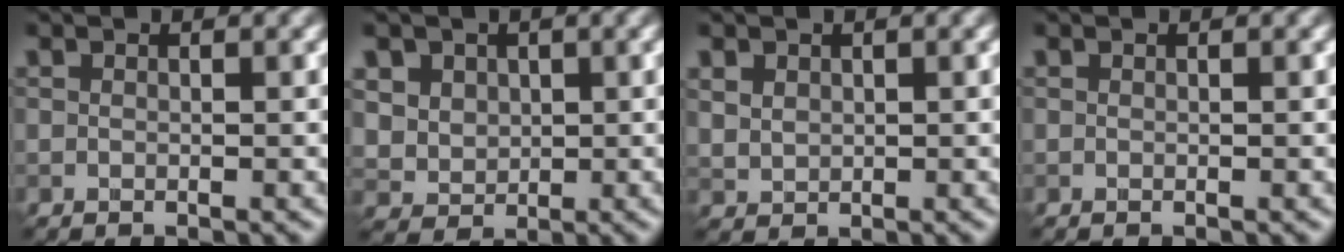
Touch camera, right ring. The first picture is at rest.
{"total": 4.5, "force": [2.0, 3.6, 1.7], "torque": [-0.047, 0.000, 0.039]}
{"total": 1.6, "force": [0.8, 1.3, 0.6], "torque": [-0.013, -0.002, 0.020]}
{"total": 0.0}